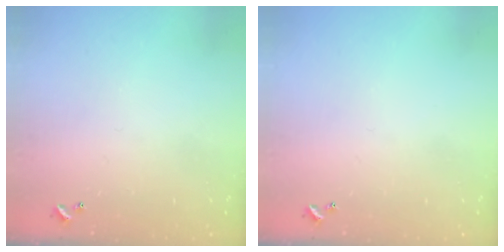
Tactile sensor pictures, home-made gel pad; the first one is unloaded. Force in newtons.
{"total": 0.0}